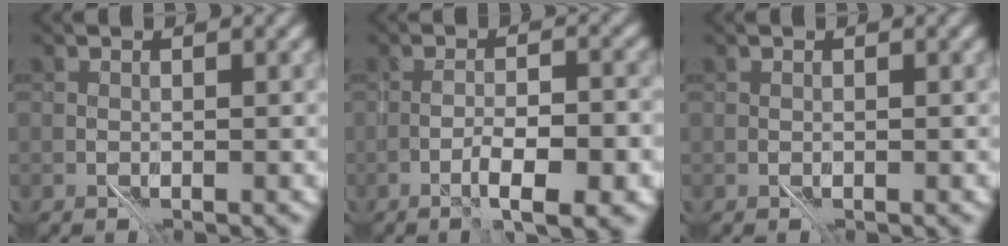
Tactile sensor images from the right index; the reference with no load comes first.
{"total": 3.8, "force": [-1.7, 0.4, 3.3], "torque": [-0.053, 0.005, -0.024]}
{"total": 0.0}